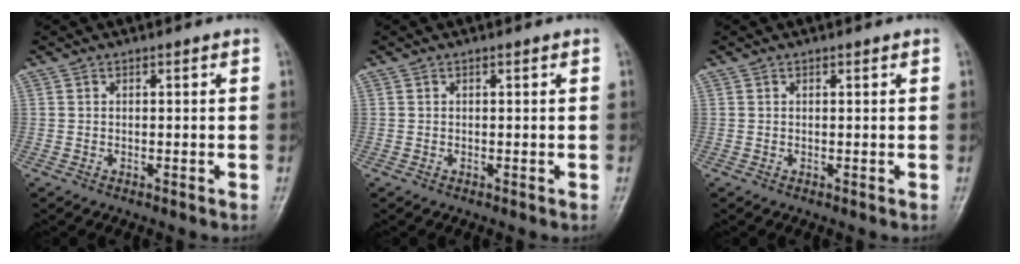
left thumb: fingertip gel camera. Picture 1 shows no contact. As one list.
[{"total": 0.0}, {"total": 0.0}]